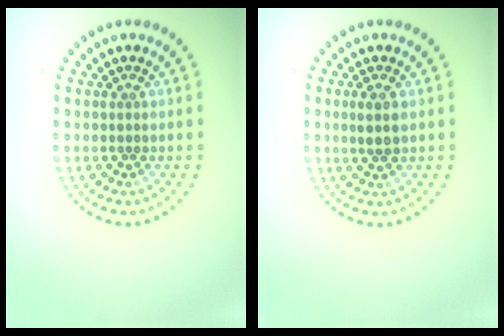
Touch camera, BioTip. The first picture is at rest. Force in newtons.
{"total": 1.9, "press": 1.8, "slide": 0.6}